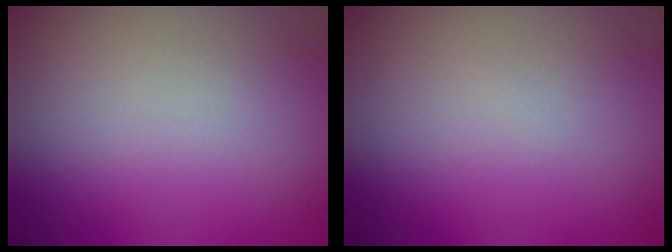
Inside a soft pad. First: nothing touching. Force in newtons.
{"total": 0.0}